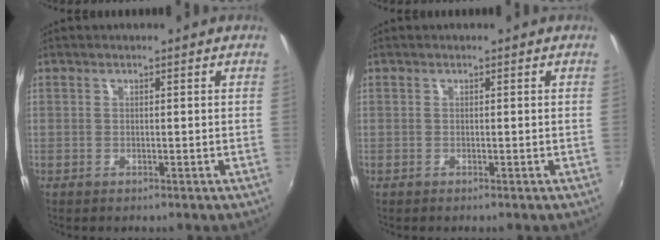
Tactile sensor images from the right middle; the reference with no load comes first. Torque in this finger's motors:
{"motor_torque": [0.00, 0.00, 0.00, 0.00]}